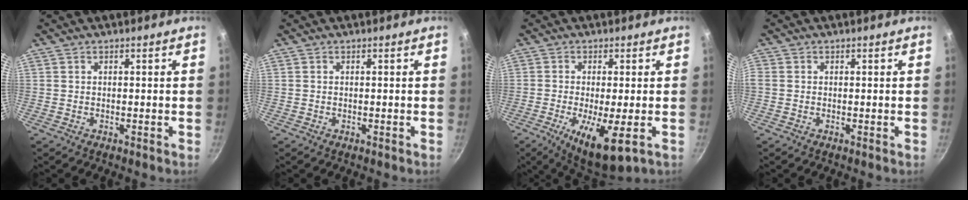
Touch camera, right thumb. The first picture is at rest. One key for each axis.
{"total": 0.0}
{"total": 10.6, "fx": -3.1, "fy": 2.6, "fz": 9.8, "tx": -0.173, "ty": -0.011, "tz": -0.044}
{"total": 1.2, "fx": -0.1, "fy": 0.9, "fz": 0.7, "tx": -0.018, "ty": 0.002, "tz": -0.005}